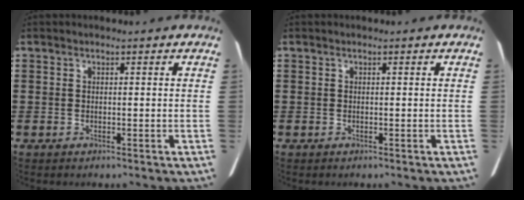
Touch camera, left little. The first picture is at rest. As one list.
[{"total": 0.0}]